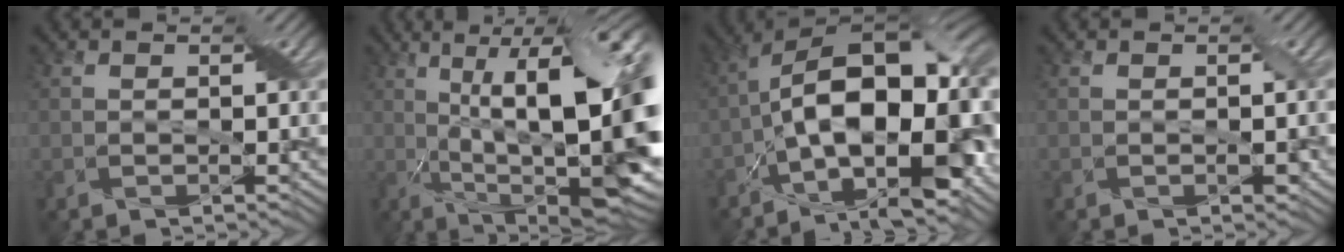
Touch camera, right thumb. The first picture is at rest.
{"total": 21.4, "force": [1.0, 7.5, 20.0], "torque": [-0.267, 0.018, 0.009]}
{"total": 19.5, "force": [-4.1, 9.4, 16.7], "torque": [-0.229, 0.014, -0.075]}
{"total": 0.9, "force": [-0.2, 0.4, 0.8], "torque": [-0.012, -0.002, 0.000]}